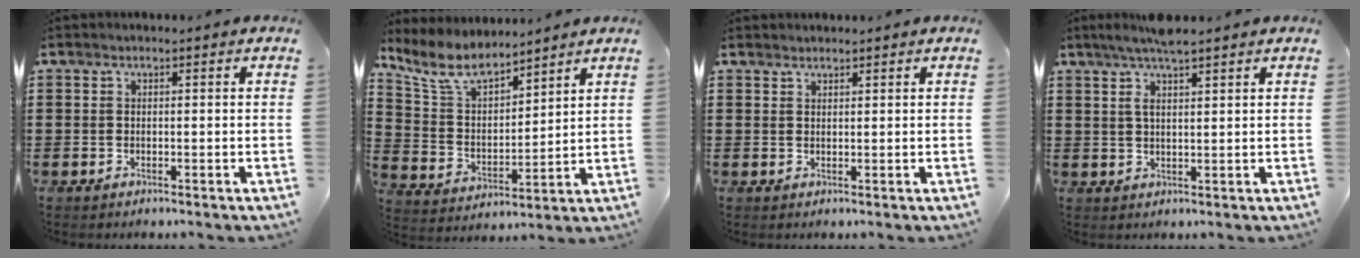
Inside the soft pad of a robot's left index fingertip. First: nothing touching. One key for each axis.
{"total": 8.0, "fx": 6.8, "fy": 2.5, "fz": 3.3, "tx": -0.098, "ty": -0.026, "tz": 0.123}
{"total": 1.1, "fx": 1.1, "fy": 0.2, "fz": 0.0, "tx": -0.002, "ty": 0.000, "tz": 0.022}
{"total": 4.5, "fx": 3.1, "fy": 0.6, "fz": 3.2, "tx": -0.068, "ty": -0.001, "tz": 0.053}